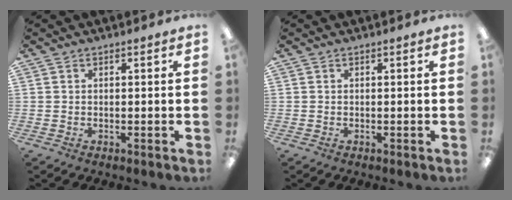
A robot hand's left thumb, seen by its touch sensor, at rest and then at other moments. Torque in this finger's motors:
{"motor_torque": [0.00, 0.00, 0.10, -0.10, 0.00]}